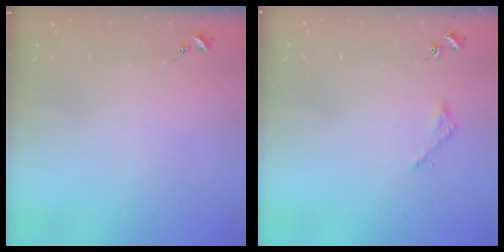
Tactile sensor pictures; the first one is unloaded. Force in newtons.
{"total": 1.6, "press": 1.6, "slide": 0.2}